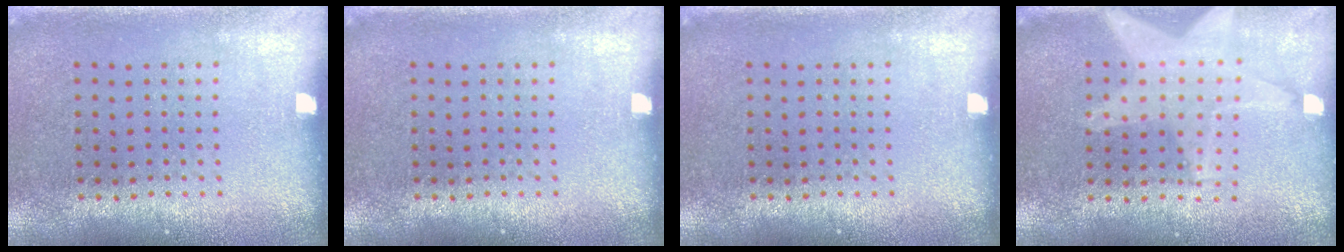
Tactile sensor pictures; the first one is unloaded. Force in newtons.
{"total": 0.0}
{"total": 0.0}
{"total": 1.3, "press": 1.3, "slide": 0.5}